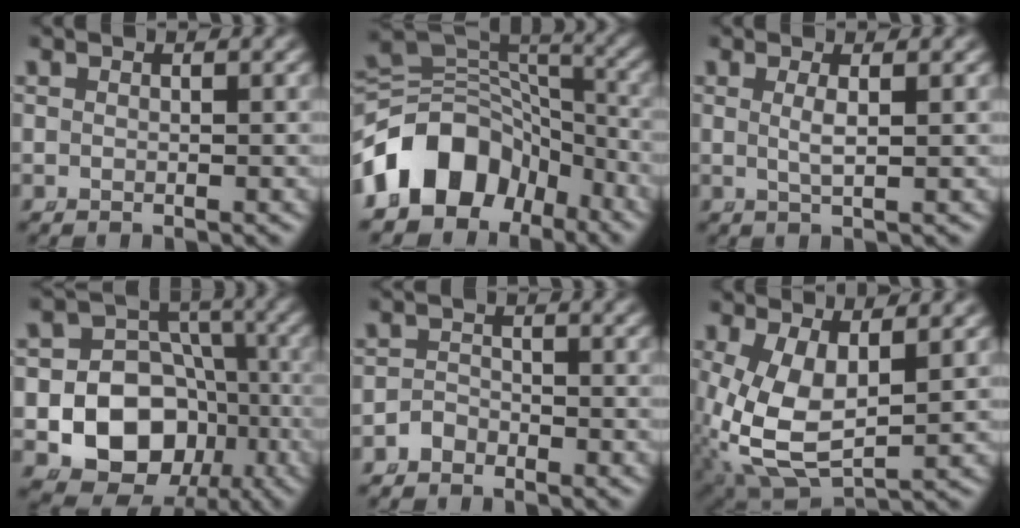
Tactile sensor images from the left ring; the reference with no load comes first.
{"total": 11.5, "force": [-4.2, 8.8, 6.2], "torque": [-0.113, -0.021, -0.065]}
{"total": 1.6, "force": [0.3, -0.2, 1.6], "torque": [-0.039, -0.012, 0.014]}
{"total": 14.9, "force": [-3.8, 13.1, 6.1], "torque": [-0.154, -0.073, -0.050]}
{"total": 2.0, "force": [-1.7, 1.2, 0.1], "torque": [-0.009, -0.011, -0.027]}
{"total": 9.4, "force": [-1.2, 6.9, 6.4], "torque": [-0.174, -0.065, 0.010]}